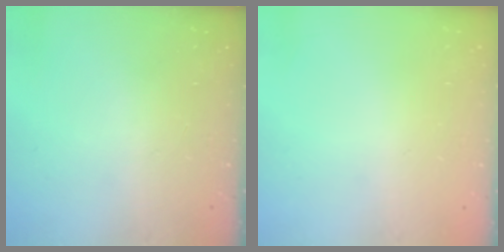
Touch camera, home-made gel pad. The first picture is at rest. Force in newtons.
{"total": 0.0}